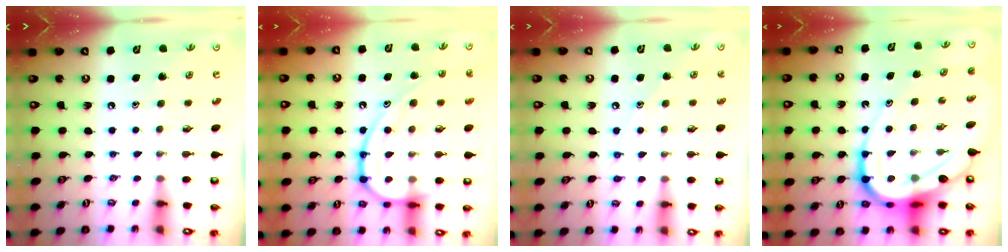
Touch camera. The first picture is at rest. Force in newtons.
{"total": 17.5, "press": 17.4, "slide": 1.8}
{"total": 5.8, "press": 5.7, "slide": 0.7}
{"total": 19.2, "press": 19.0, "slide": 2.1}